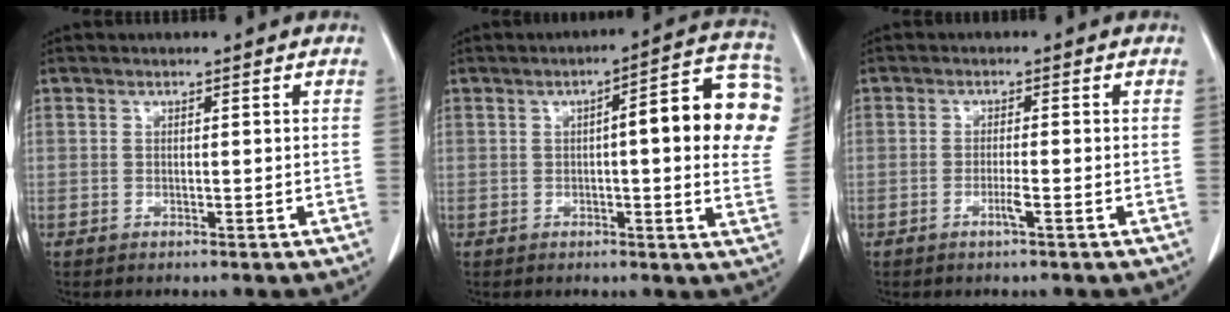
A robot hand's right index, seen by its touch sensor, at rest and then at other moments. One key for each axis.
{"total": 14.7, "fx": 2.5, "fy": 2.6, "fz": 14.3, "tx": -0.165, "ty": 0.026, "tz": 0.019}
{"total": 1.9, "fx": -0.9, "fy": -0.2, "fz": 1.7, "tx": -0.034, "ty": -0.003, "tz": -0.017}